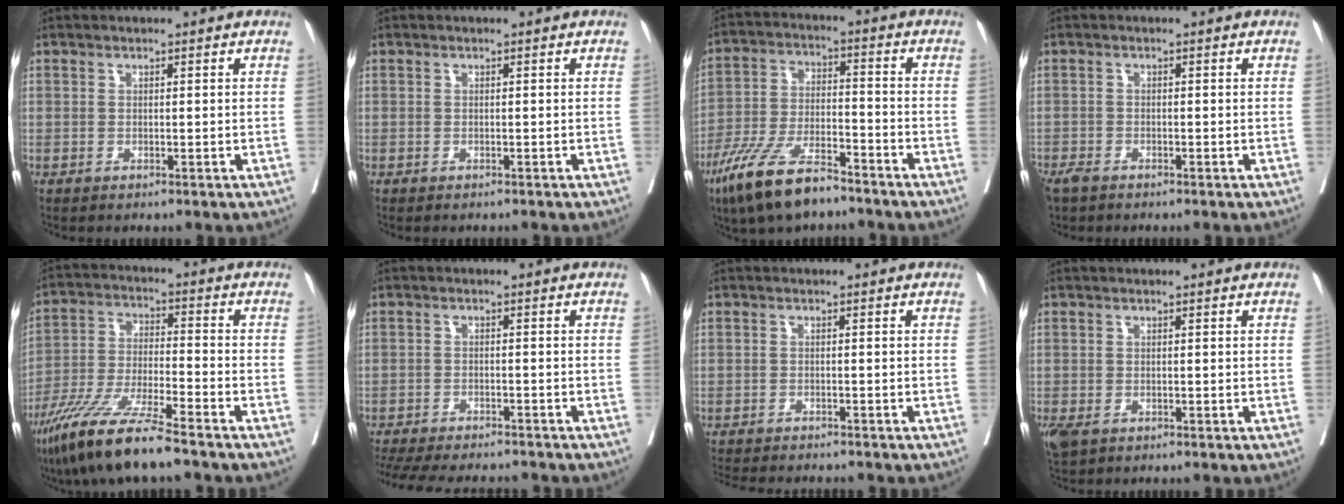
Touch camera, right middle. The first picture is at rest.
{"total": 0.9, "force": [-0.9, 0.2, 0.3], "torque": [-0.010, -0.004, -0.013]}
{"total": 12.0, "force": [-8.6, 3.0, 7.8], "torque": [-0.160, -0.022, -0.163]}
{"total": 2.7, "force": [-2.3, 1.1, 1.1], "torque": [-0.023, -0.005, -0.040]}
{"total": 12.3, "force": [-9.1, 0.4, 8.2], "torque": [-0.166, -0.033, -0.170]}
{"total": 15.5, "force": [-13.9, 3.2, 6.1], "torque": [-0.151, -0.022, -0.192]}
{"total": 9.5, "force": [-8.7, 1.6, 3.5], "torque": [-0.056, -0.014, -0.117]}
{"total": 4.1, "force": [-2.1, 2.6, 2.3], "torque": [-0.061, -0.013, -0.032]}